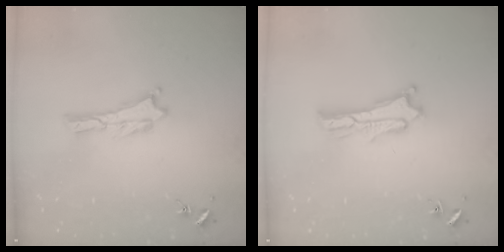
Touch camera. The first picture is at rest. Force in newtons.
{"total": 2.5, "press": 2.5, "slide": 0.1}